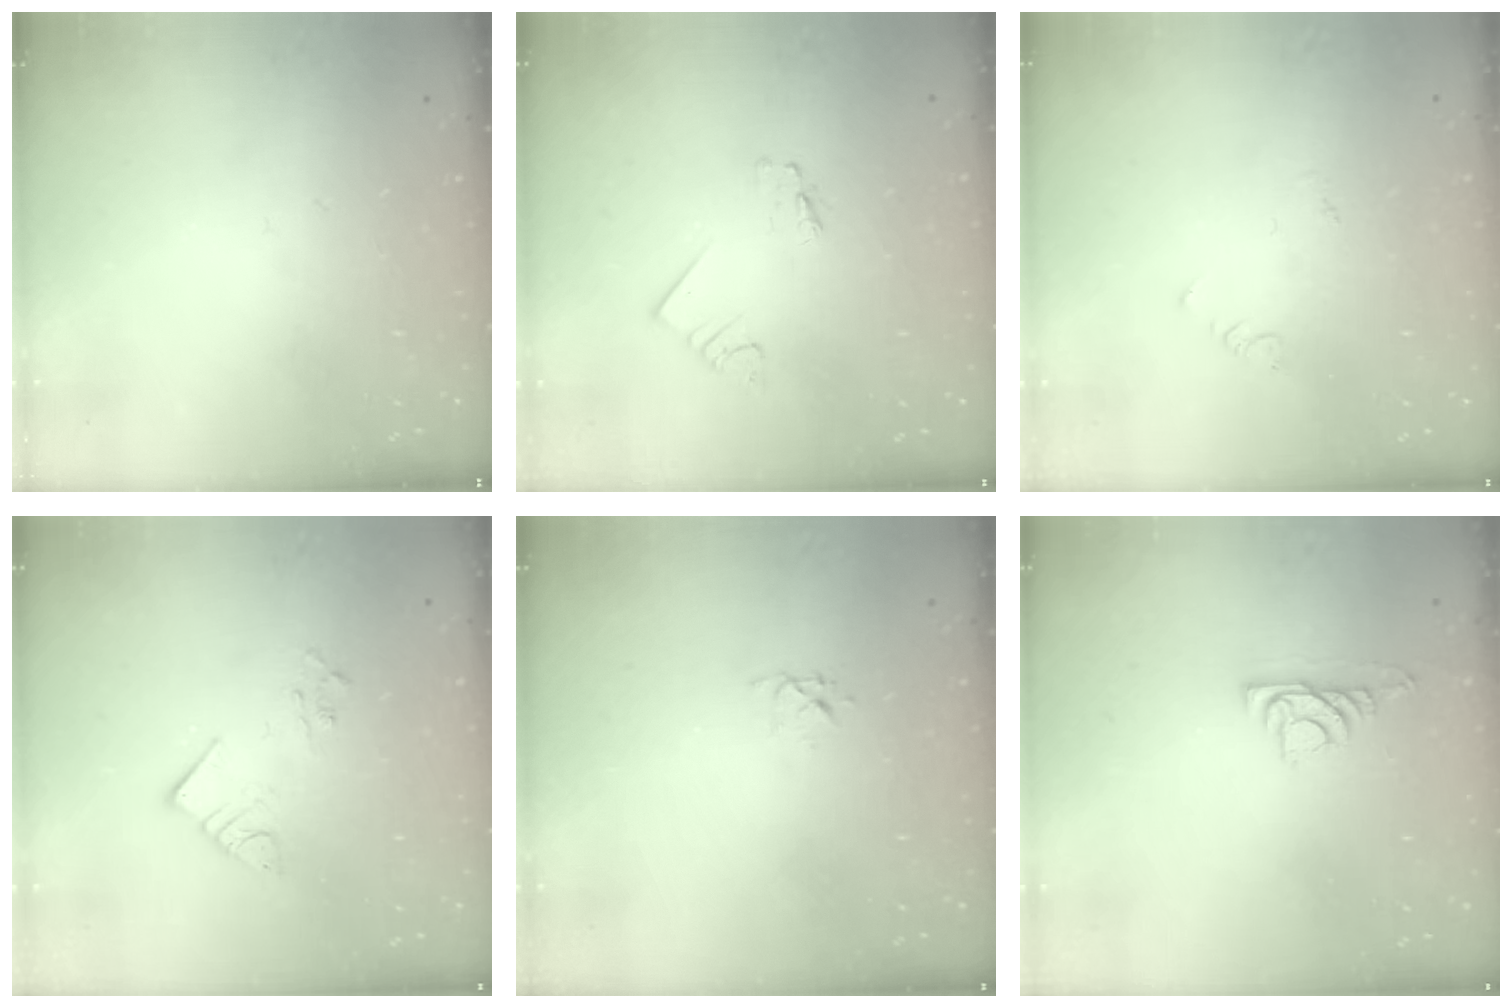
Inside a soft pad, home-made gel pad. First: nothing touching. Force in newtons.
{"total": 1.2, "press": 1.2, "slide": 0.1}
{"total": 1.9, "press": 1.9, "slide": 0.4}
{"total": 5.5, "press": 5.5, "slide": 0.4}
{"total": 3.2, "press": 3.2, "slide": 0.3}
{"total": 5.0, "press": 4.9, "slide": 0.7}